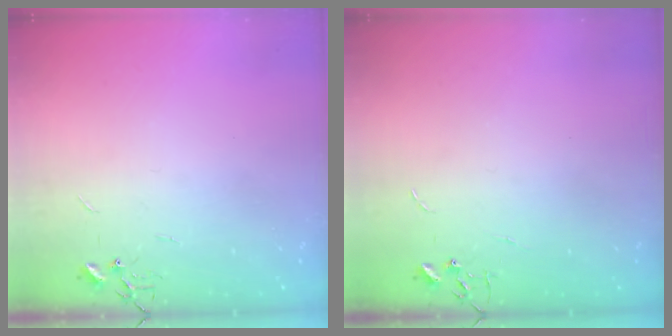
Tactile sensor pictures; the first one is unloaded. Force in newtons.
{"total": 0.0}